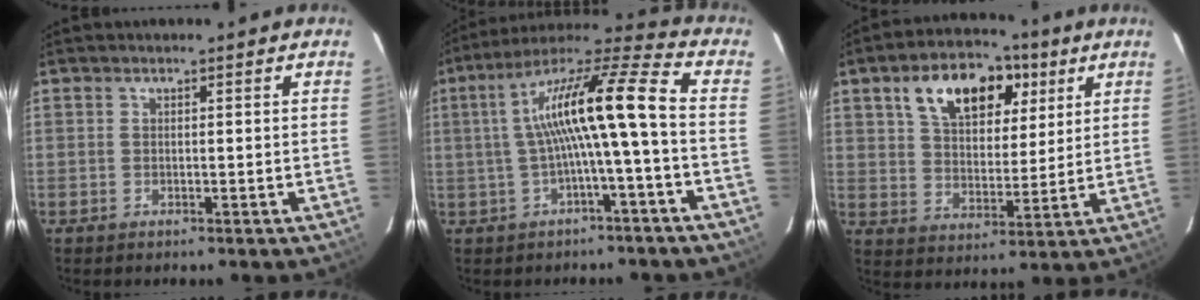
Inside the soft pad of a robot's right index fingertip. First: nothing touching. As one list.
[{"total": 14.4, "force": [-1.0, 0.1, 14.4], "torque": [-0.260, 0.021, -0.018]}, {"total": 15.5, "force": [7.7, 8.9, 10.0], "torque": [-0.178, 0.035, 0.130]}]